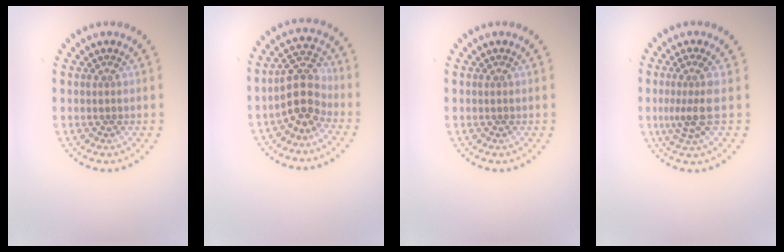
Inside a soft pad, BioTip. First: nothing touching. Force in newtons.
{"total": 3.9, "press": 3.6, "slide": 1.5}
{"total": 0.0}
{"total": 2.9, "press": 2.1, "slide": 2.0}